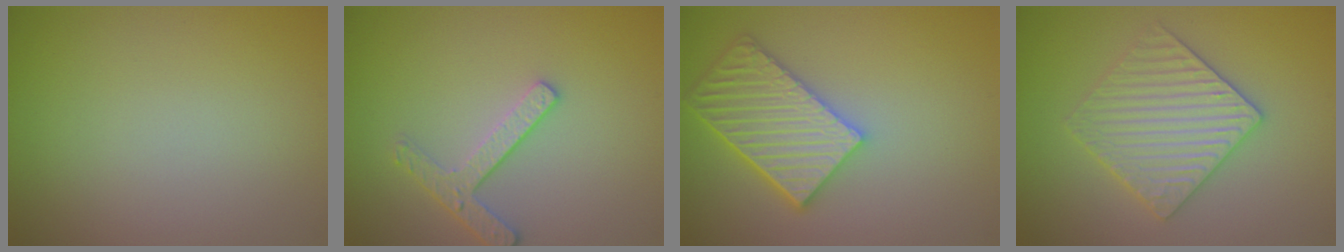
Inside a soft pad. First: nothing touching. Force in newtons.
{"total": 2.6, "press": 2.2, "slide": 1.3}
{"total": 5.4, "press": 4.7, "slide": 2.6}
{"total": 3.9, "press": 3.8, "slide": 0.7}